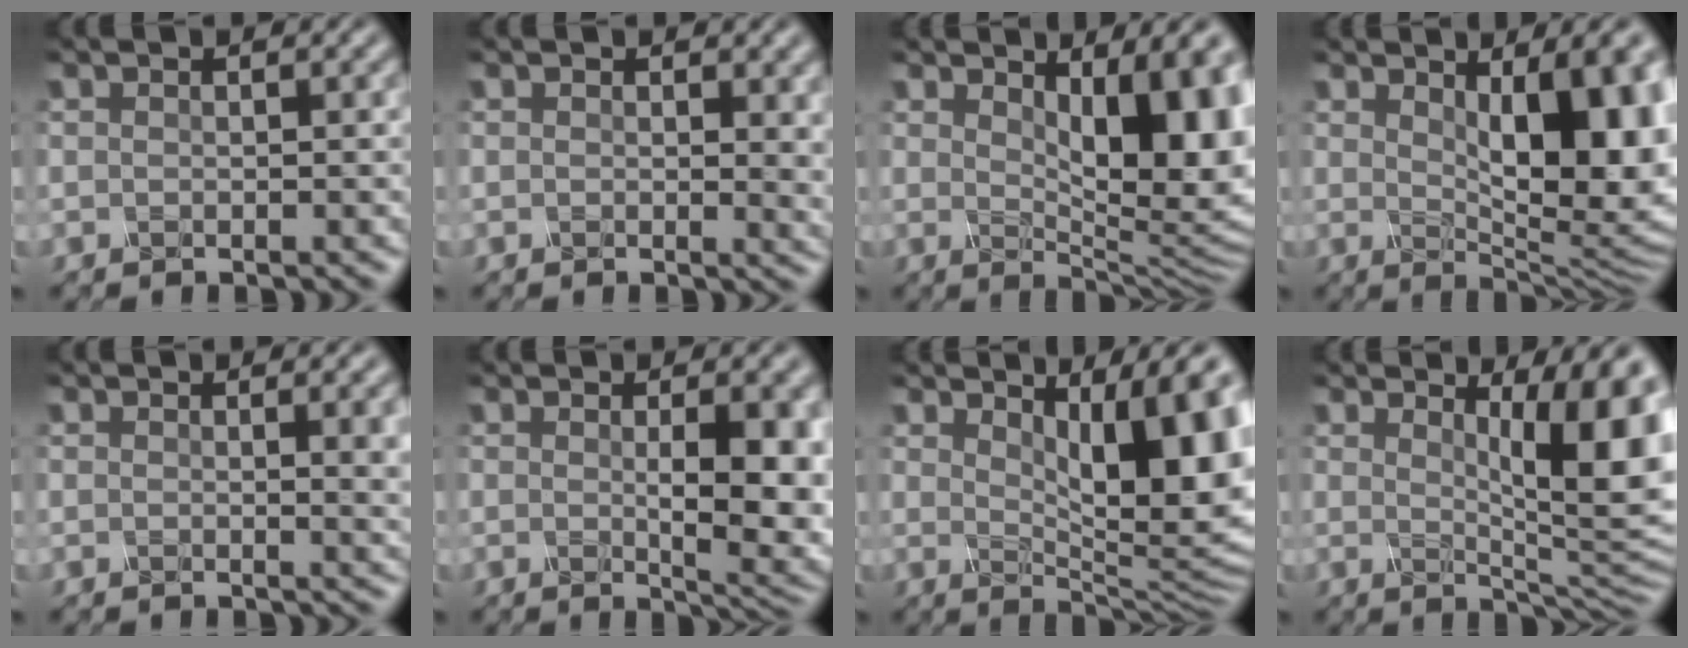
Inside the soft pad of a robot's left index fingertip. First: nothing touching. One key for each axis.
{"total": 2.6, "fx": 0.8, "fy": 0.9, "fz": 2.3, "tx": -0.022, "ty": 0.001, "tz": 0.014}
{"total": 9.7, "fx": 2.1, "fy": 3.5, "fz": 8.8, "tx": -0.111, "ty": -0.015, "tz": 0.037}
{"total": 10.7, "fx": 1.9, "fy": 3.8, "fz": 9.8, "tx": -0.120, "ty": -0.013, "tz": 0.034}
{"total": 3.5, "fx": 0.7, "fy": 1.1, "fz": 3.2, "tx": -0.029, "ty": 0.001, "tz": 0.010}
{"total": 7.2, "fx": 0.1, "fy": 1.7, "fz": 7.0, "tx": -0.094, "ty": -0.007, "tz": 0.008}
{"total": 10.3, "fx": 2.8, "fy": 3.2, "fz": 9.4, "tx": -0.120, "ty": -0.013, "tz": 0.051}
{"total": 9.9, "fx": 2.6, "fy": 2.4, "fz": 9.2, "tx": -0.109, "ty": -0.010, "tz": 0.044}